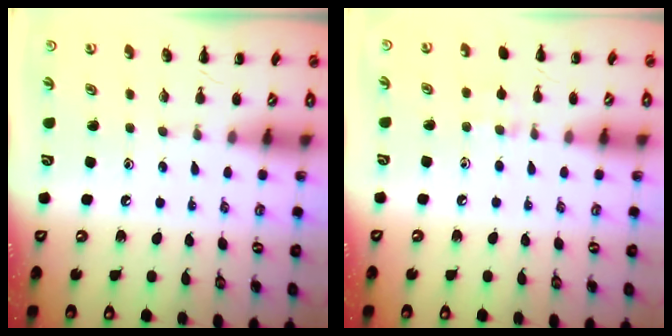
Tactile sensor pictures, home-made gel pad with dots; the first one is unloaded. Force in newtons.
{"total": 5.6, "press": 5.3, "slide": 1.9}